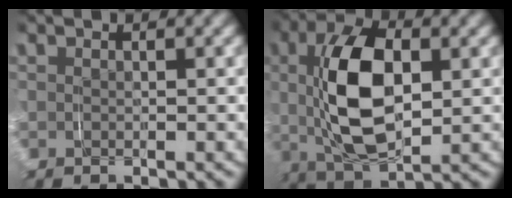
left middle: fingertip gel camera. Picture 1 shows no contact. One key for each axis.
{"total": 9.9, "fx": 1.0, "fy": 5.2, "fz": 8.4, "tx": -0.184, "ty": -0.004, "tz": 0.021}